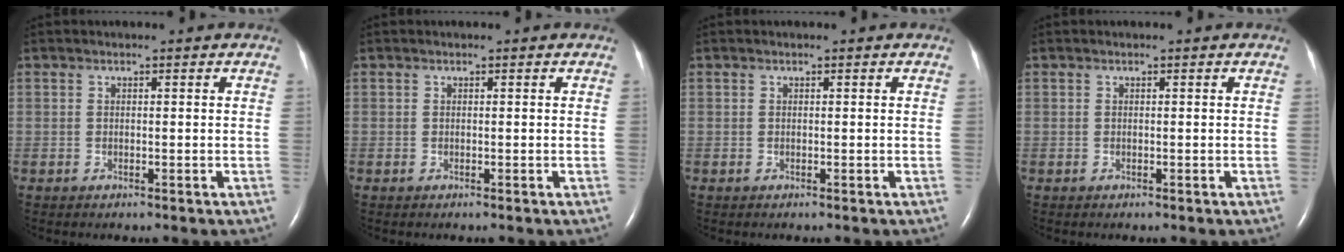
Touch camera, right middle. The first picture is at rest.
{"total": 0.0}
{"total": 0.0}
{"total": 0.0}